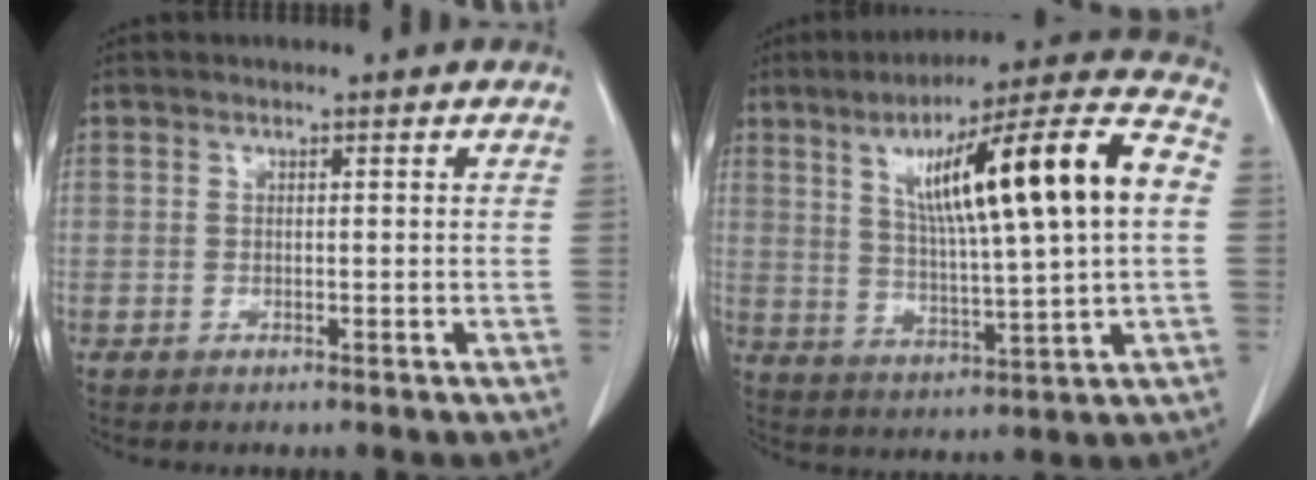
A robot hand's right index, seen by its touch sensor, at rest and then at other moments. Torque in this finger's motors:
{"motor_torque": [0.90, 0.03, 0.51, 0.21]}